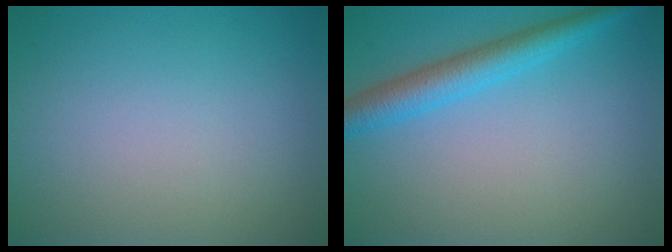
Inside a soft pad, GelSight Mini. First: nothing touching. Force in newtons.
{"total": 3.9, "press": 3.9, "slide": 0.2}